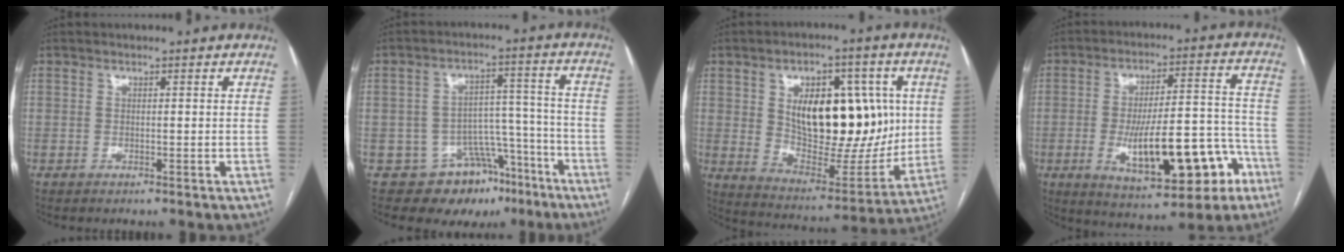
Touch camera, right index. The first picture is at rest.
{"total": 10.8, "force": [-7.0, 7.5, 3.3], "torque": [-0.018, 0.064, -0.094]}
{"total": 19.7, "force": [3.7, 9.9, 16.7], "torque": [-0.252, 0.006, 0.070]}
{"total": 18.1, "force": [-6.8, 5.8, 15.7], "torque": [-0.224, 0.022, -0.083]}